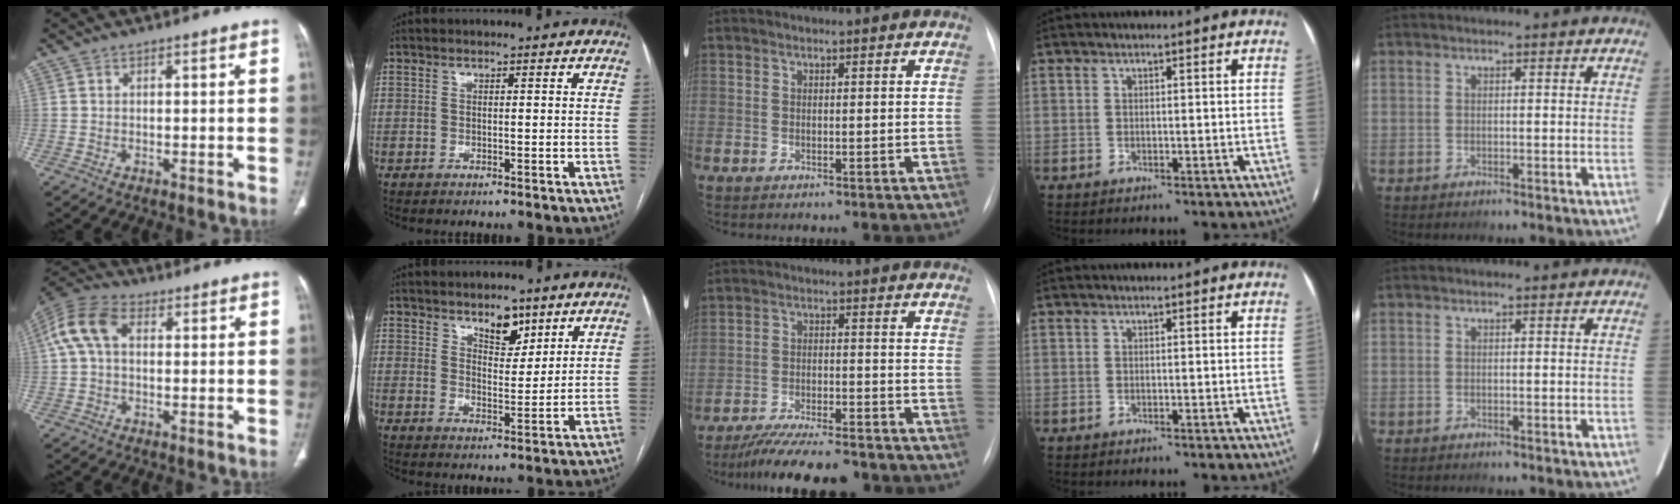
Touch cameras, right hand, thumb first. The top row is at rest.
{"thumb": {"total": 9.3, "force": [1.6, 5.9, 6.9], "torque": [-0.148, 0.032, 0.025]}, "index": {"total": 5.1, "force": [3.7, 2.3, 2.8], "torque": [-0.041, -0.006, 0.063]}, "middle": {"total": 12.0, "force": [-10.7, 1.8, 5.3], "torque": [-0.083, -0.008, -0.163]}}